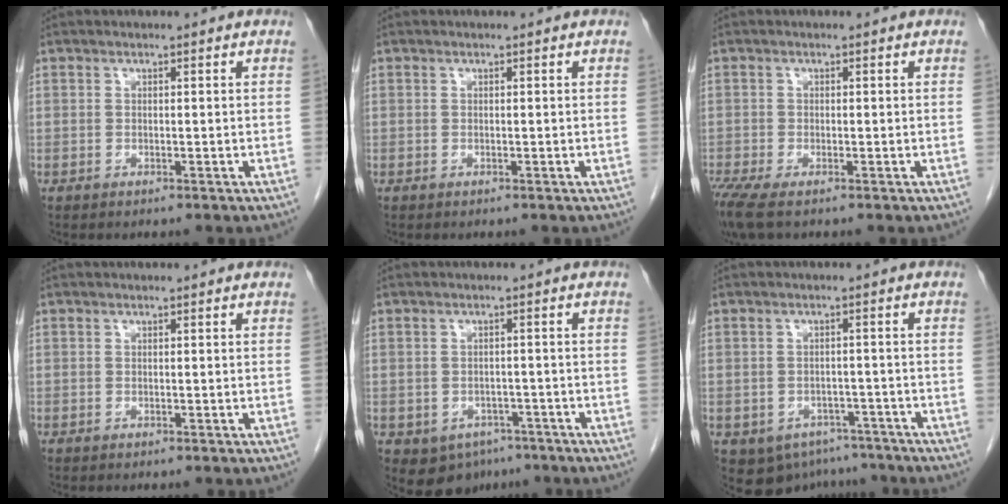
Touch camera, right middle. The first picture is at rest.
{"total": 0.0}
{"total": 3.6, "force": [-2.6, 0.6, 2.4], "torque": [-0.055, -0.012, -0.053]}
{"total": 0.0}
{"total": 5.5, "force": [-3.2, 4.1, 1.8], "torque": [-0.021, 0.005, -0.037]}
{"total": 8.7, "force": [-6.0, 6.0, 1.9], "torque": [-0.029, 0.004, -0.073]}